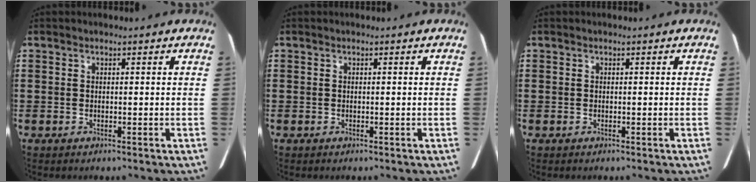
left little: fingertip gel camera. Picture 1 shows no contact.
{"total": 0.0}
{"total": 0.0}